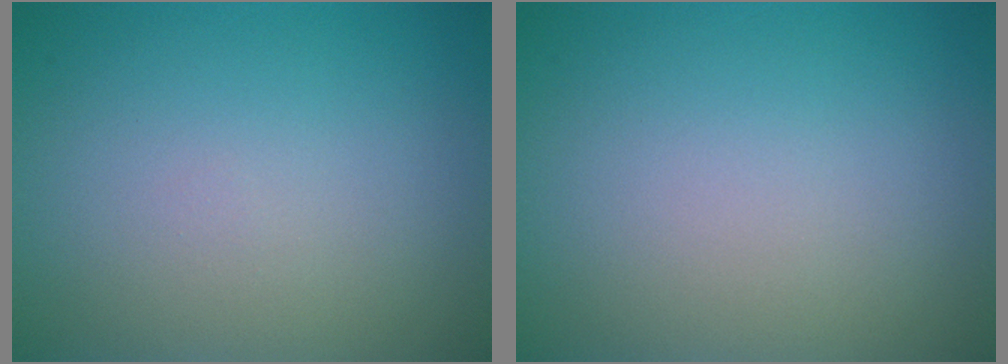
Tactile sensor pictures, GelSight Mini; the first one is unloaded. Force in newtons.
{"total": 0.0}